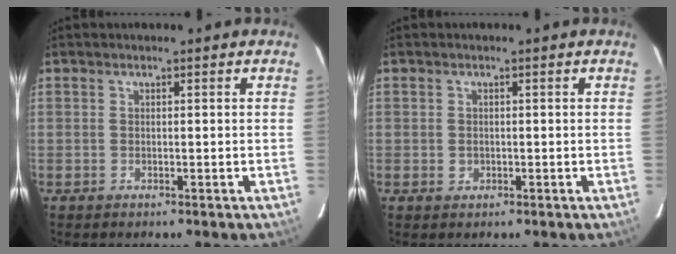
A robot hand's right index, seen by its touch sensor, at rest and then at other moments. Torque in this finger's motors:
{"motor_torque": [0.09, 0.06, -0.03, 0.00]}